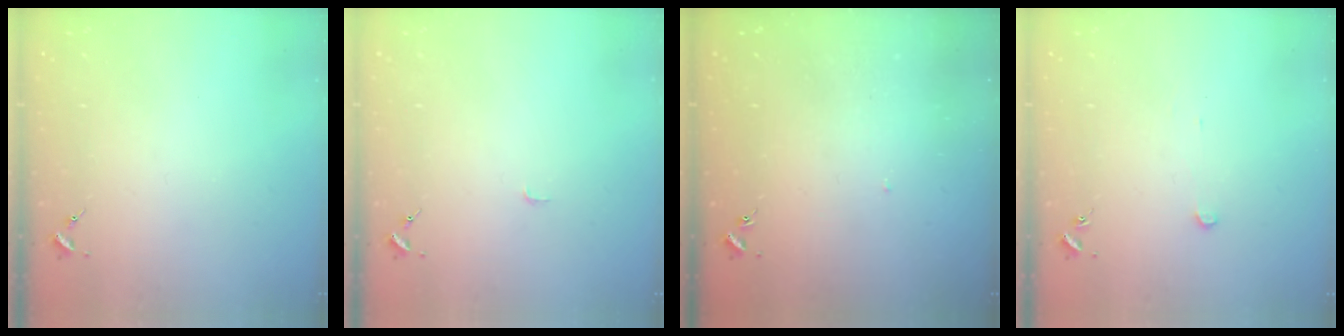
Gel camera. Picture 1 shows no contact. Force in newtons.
{"total": 2.8, "press": 2.8, "slide": 0.3}
{"total": 1.2, "press": 1.2, "slide": 0.1}
{"total": 2.5, "press": 2.5, "slide": 0.1}